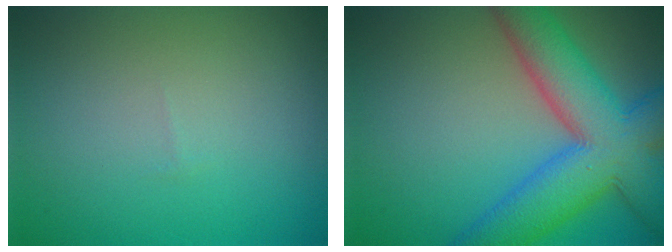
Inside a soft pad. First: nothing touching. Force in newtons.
{"total": 10.6, "press": 10.6, "slide": 0.4}